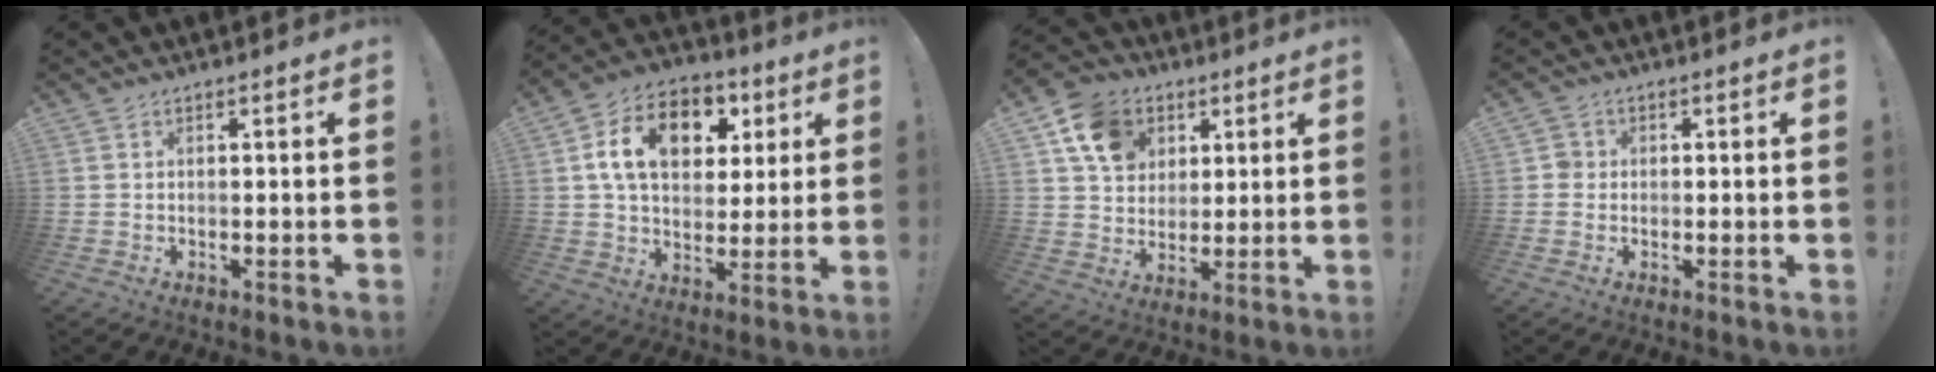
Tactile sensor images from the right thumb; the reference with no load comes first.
{"total": 16.8, "force": [5.5, 11.7, 10.8], "torque": [-0.166, -0.007, 0.100]}
{"total": 13.3, "force": [5.9, 10.5, 5.6], "torque": [-0.085, -0.018, 0.116]}
{"total": 2.5, "force": [-0.4, 2.3, 0.9], "torque": [-0.008, 0.007, -0.008]}